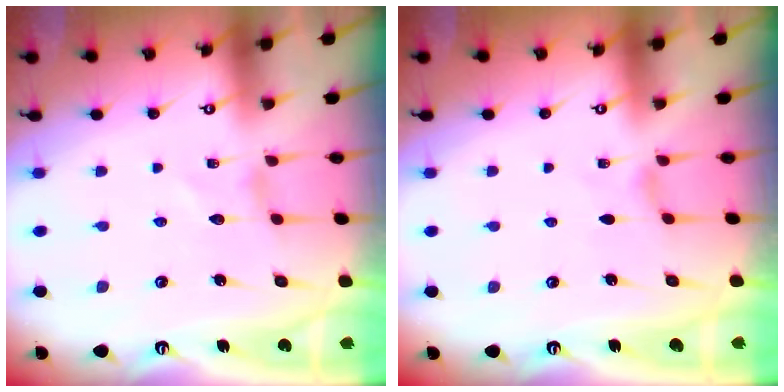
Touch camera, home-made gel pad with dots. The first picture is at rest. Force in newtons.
{"total": 0.0}